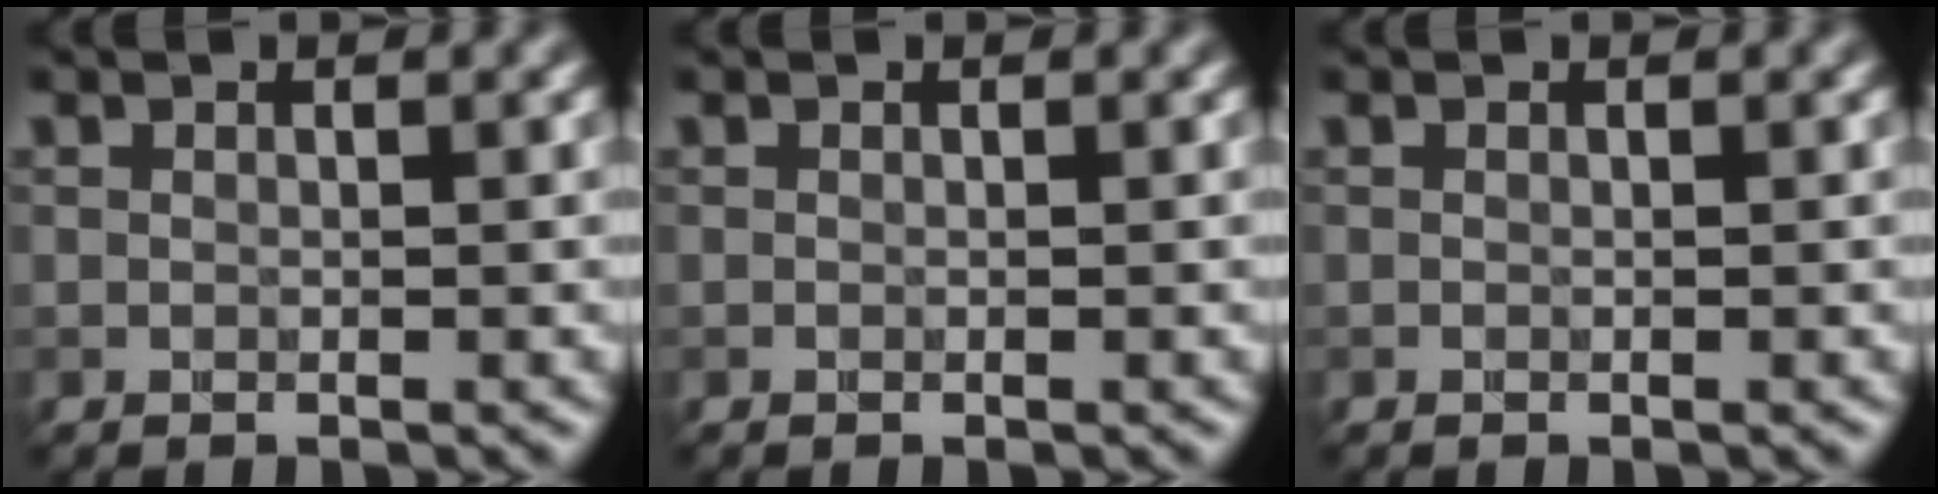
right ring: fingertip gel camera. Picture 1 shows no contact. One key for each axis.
{"total": 0.0}
{"total": 0.0}